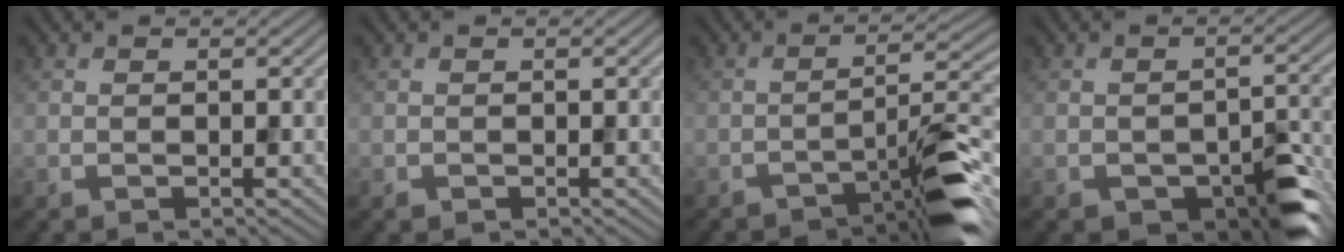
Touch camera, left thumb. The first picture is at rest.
{"total": 0.0}
{"total": 6.9, "force": [-4.9, 0.8, 4.8], "torque": [-0.063, 0.023, -0.083]}
{"total": 6.0, "force": [-3.1, 2.9, 4.2], "torque": [-0.052, -0.002, -0.041]}